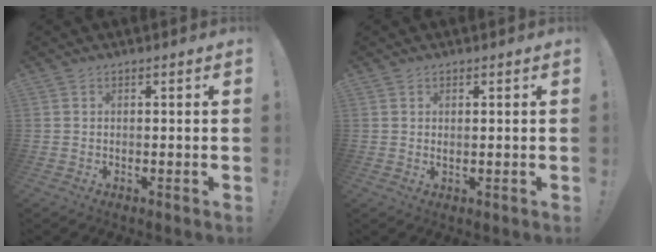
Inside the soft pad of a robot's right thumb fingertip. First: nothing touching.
{"total": 1.0, "force": [0.7, 0.3, 0.7], "torque": [0.000, -0.006, 0.010]}